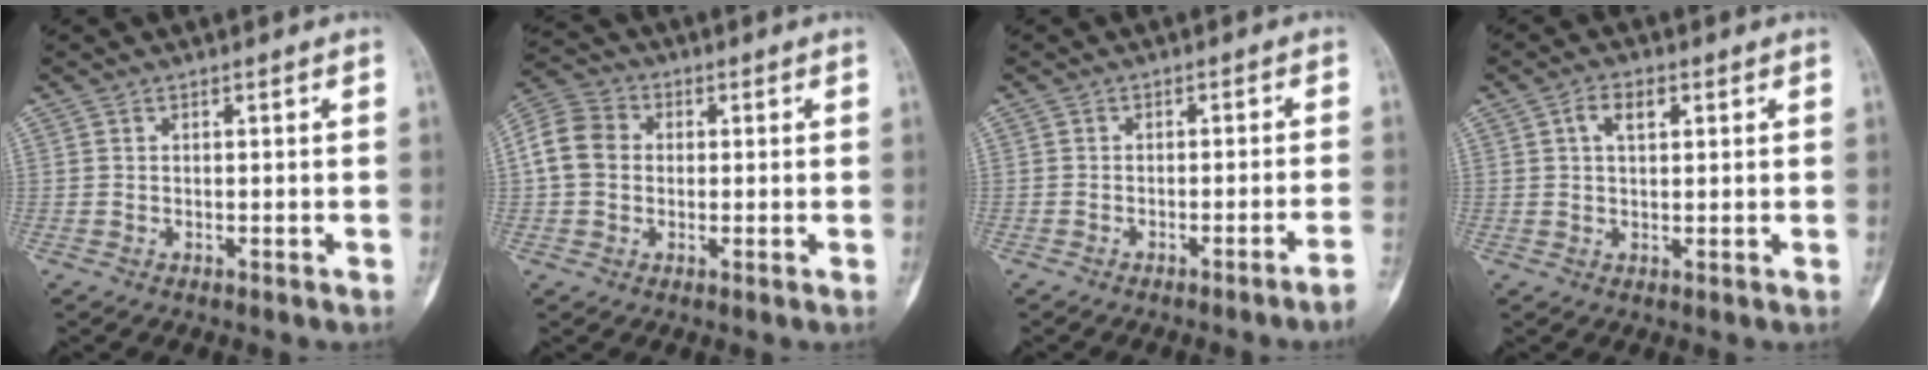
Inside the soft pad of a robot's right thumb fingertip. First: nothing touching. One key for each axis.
{"total": 8.0, "fx": 0.3, "fy": 6.6, "fz": 4.4, "tx": -0.081, "ty": 0.022, "tz": -0.005}
{"total": 4.2, "fx": -2.7, "fy": -1.1, "fz": 2.9, "tx": -0.053, "ty": 0.019, "tz": -0.035}
{"total": 4.0, "fx": 1.5, "fy": 2.2, "fz": 3.0, "tx": -0.048, "ty": 0.005, "tz": 0.024}